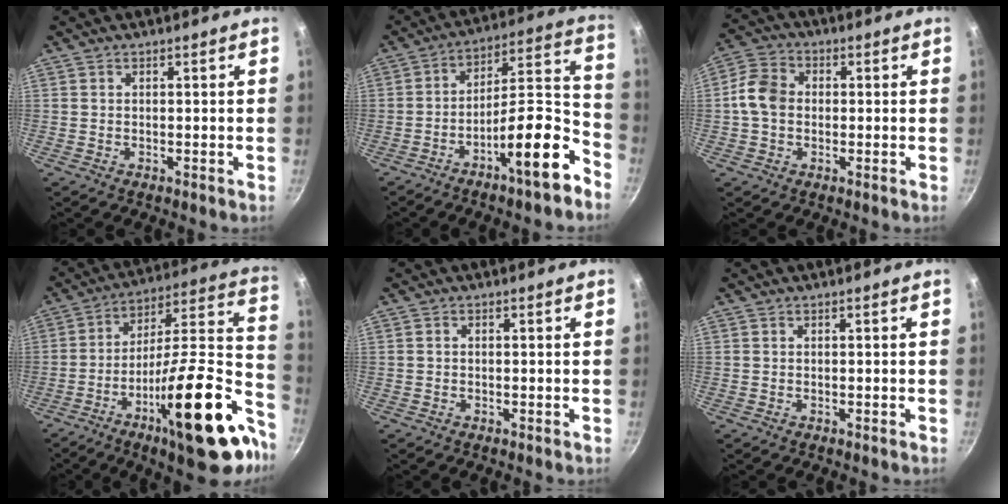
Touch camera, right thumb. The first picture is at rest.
{"total": 15.6, "force": [-8.7, 3.9, 12.4], "torque": [-0.149, 0.085, -0.140]}
{"total": 7.3, "force": [-0.2, 5.7, 4.5], "torque": [-0.070, 0.017, -0.019]}
{"total": 30.1, "force": [-13.4, 8.5, 25.6], "torque": [-0.324, 0.076, -0.214]}
{"total": 0.0}
{"total": 0.0}